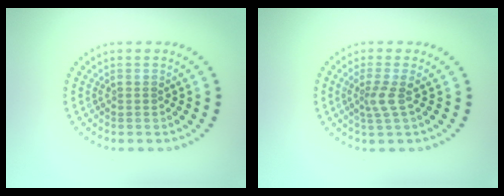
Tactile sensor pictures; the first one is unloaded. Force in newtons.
{"total": 1.9, "press": 1.3, "slide": 1.4}